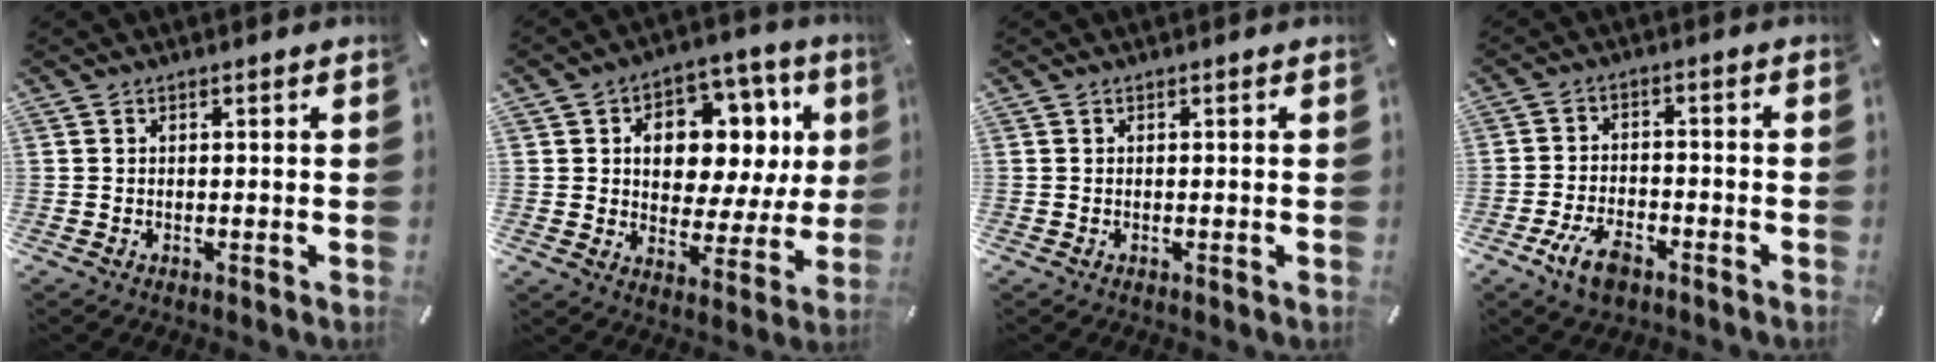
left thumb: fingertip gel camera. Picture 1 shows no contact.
{"total": 11.4, "force": [3.8, 8.4, 6.7], "torque": [-0.104, -0.030, 0.069]}
{"total": 0.0}
{"total": 7.9, "force": [-4.4, 4.2, 5.0], "torque": [-0.107, 0.015, -0.081]}